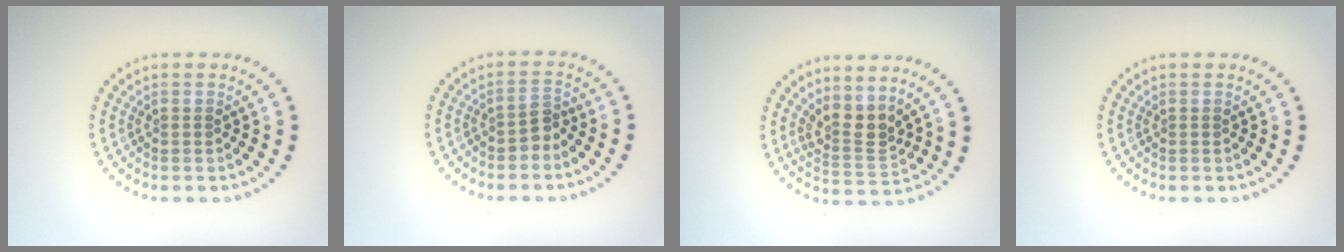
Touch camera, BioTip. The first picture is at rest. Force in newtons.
{"total": 1.5, "press": 1.2, "slide": 0.9}
{"total": 3.0, "press": 2.3, "slide": 1.8}
{"total": 0.0}